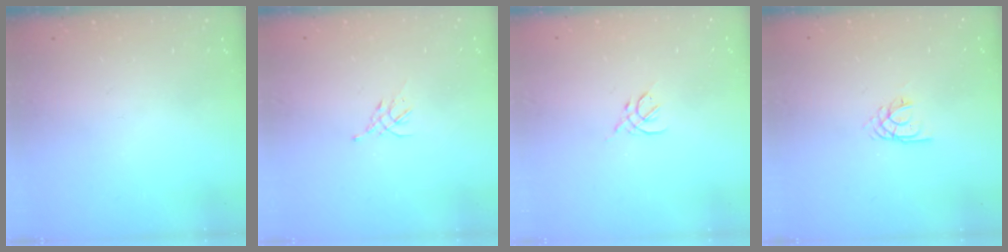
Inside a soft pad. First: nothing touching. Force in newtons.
{"total": 1.9, "press": 1.8, "slide": 0.5}
{"total": 2.6, "press": 2.5, "slide": 0.7}
{"total": 2.2, "press": 2.2, "slide": 0.3}